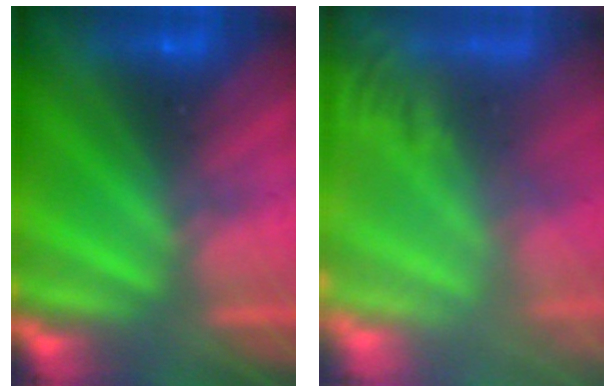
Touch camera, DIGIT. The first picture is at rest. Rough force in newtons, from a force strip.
{"total": 5.7}